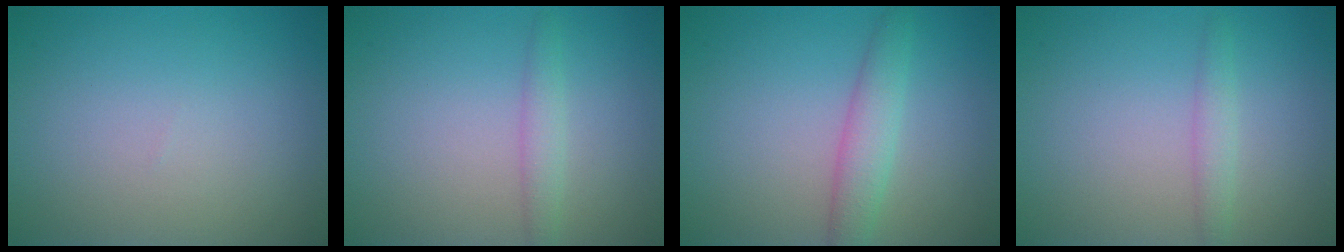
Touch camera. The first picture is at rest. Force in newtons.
{"total": 1.5, "press": 1.5, "slide": 0.0}
{"total": 2.7, "press": 2.7, "slide": 0.1}
{"total": 1.4, "press": 1.4, "slide": 0.0}